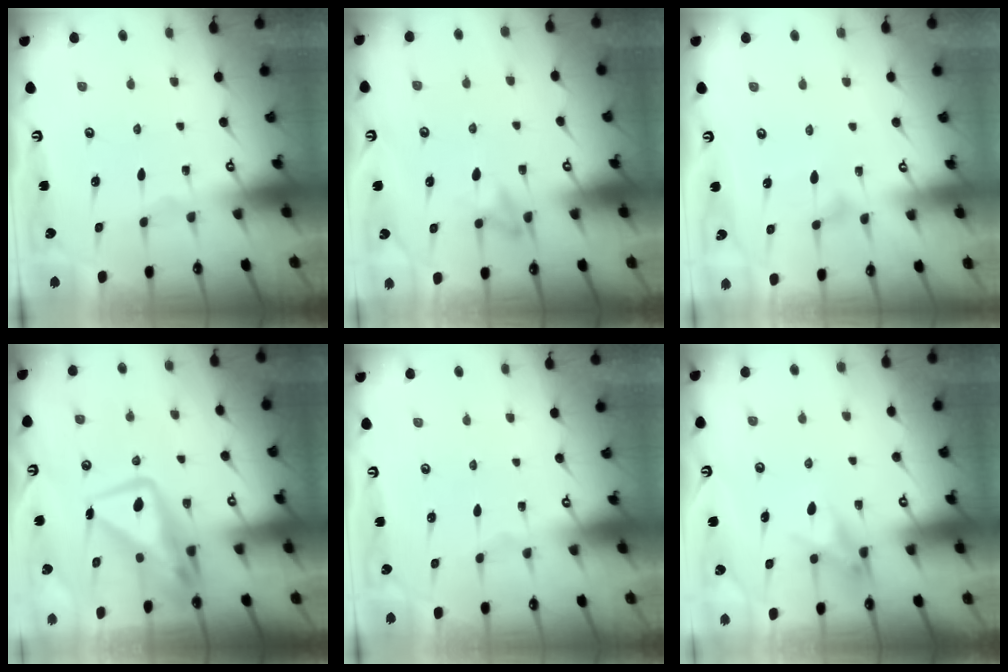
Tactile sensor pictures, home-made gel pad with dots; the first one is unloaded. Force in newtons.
{"total": 6.8, "press": 6.4, "slide": 2.2}
{"total": 7.4, "press": 7.4, "slide": 0.5}
{"total": 11.3, "press": 11.3, "slide": 1.0}
{"total": 0.0}
{"total": 7.7, "press": 7.6, "slide": 1.2}